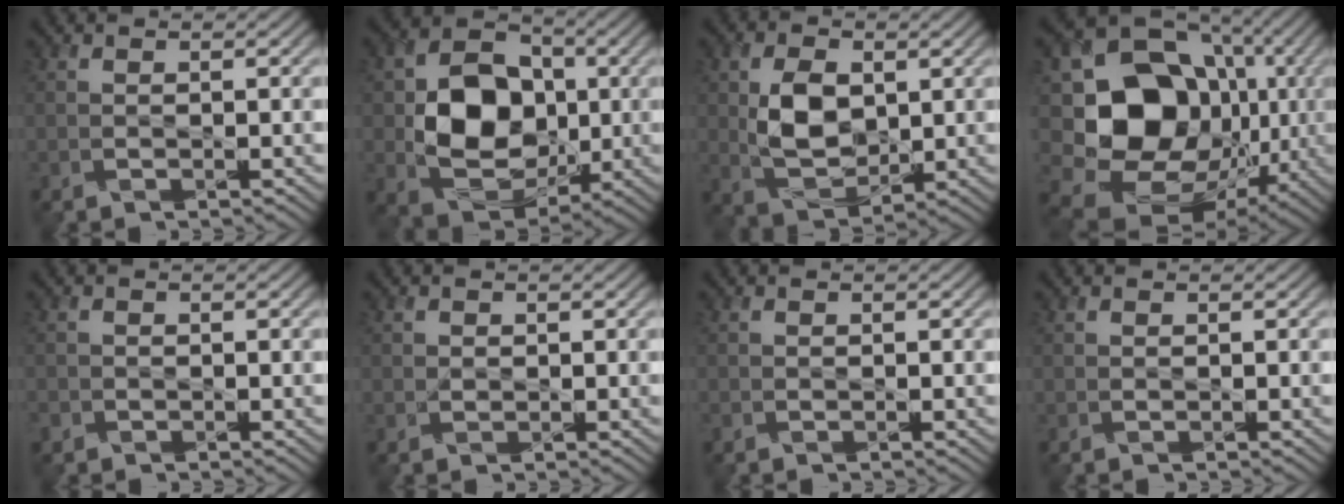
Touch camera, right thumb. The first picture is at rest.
{"total": 11.7, "force": [0.0, 9.0, 7.6], "torque": [-0.144, -0.002, 0.001]}
{"total": 7.4, "force": [1.1, 4.9, 5.4], "torque": [-0.113, -0.004, 0.027]}
{"total": 18.6, "force": [-0.5, 15.2, 10.6], "torque": [-0.219, -0.040, 0.013]}
{"total": 1.0, "force": [-0.7, 0.7, 0.1], "torque": [-0.002, -0.004, -0.017]}
{"total": 0.6, "force": [0.2, 0.6, 0.2], "torque": [-0.004, -0.003, 0.002]}
{"total": 0.0}
{"total": 0.0}